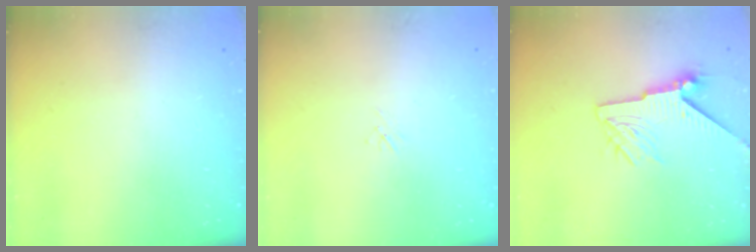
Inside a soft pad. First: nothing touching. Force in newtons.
{"total": 1.1, "press": 1.0, "slide": 0.3}
{"total": 8.0, "press": 8.0, "slide": 0.1}